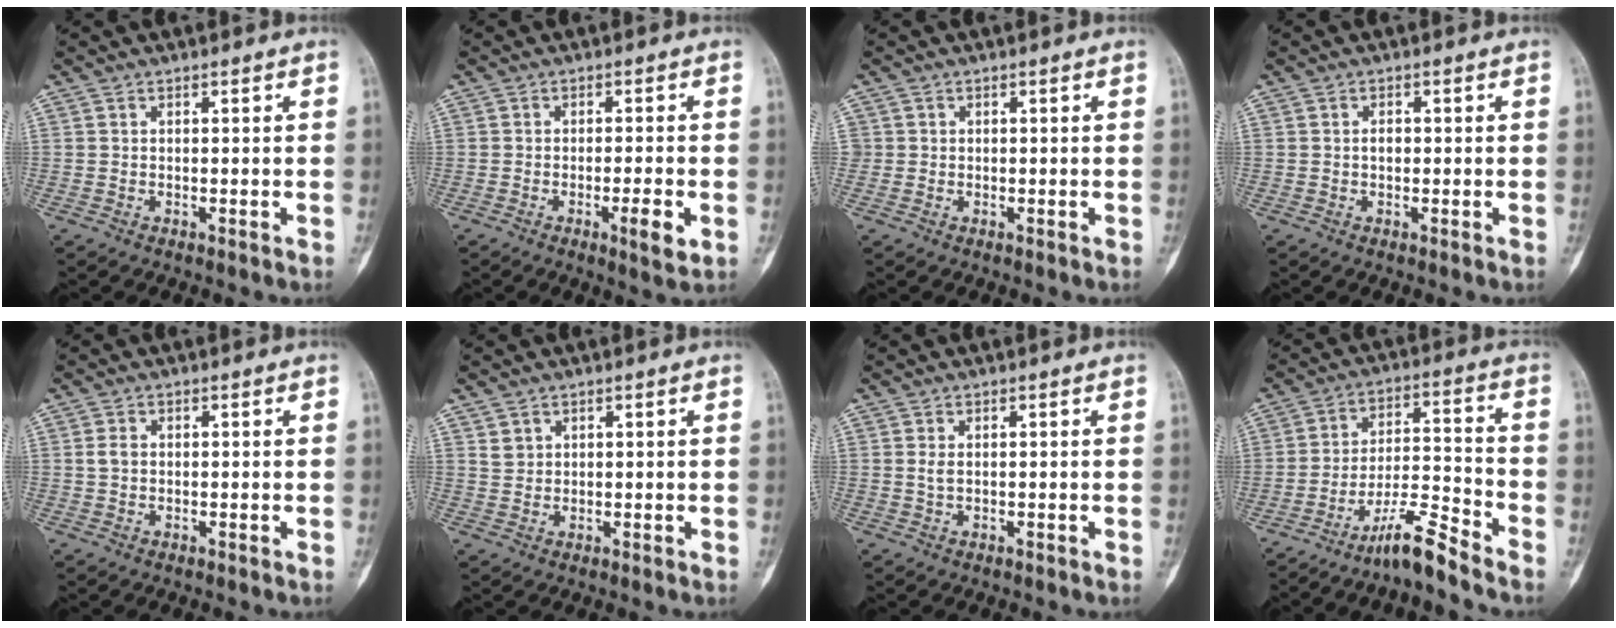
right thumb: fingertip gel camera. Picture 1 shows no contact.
{"total": 4.6, "force": [-1.5, 0.8, 4.3], "torque": [-0.068, -0.001, -0.021]}
{"total": 1.1, "force": [0.0, 1.1, 0.0], "torque": [0.008, 0.005, -0.002]}
{"total": 1.3, "force": [0.0, 0.9, 0.9], "torque": [-0.013, 0.002, -0.002]}
{"total": 1.6, "force": [0.1, 1.2, 1.1], "torque": [-0.023, 0.003, 0.003]}
{"total": 1.8, "force": [1.1, 1.3, 0.4], "torque": [0.005, -0.004, 0.020]}
{"total": 1.1, "force": [0.2, 0.6, 1.0], "torque": [-0.021, 0.000, 0.006]}
{"total": 8.7, "force": [-7.3, 0.1, 4.6], "torque": [-0.081, 0.068, -0.135]}